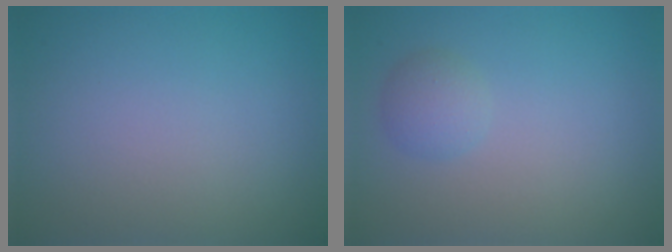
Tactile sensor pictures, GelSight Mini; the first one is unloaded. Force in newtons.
{"total": 1.7, "press": 1.7, "slide": 0.1}